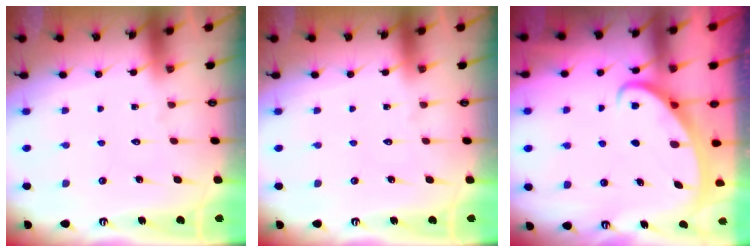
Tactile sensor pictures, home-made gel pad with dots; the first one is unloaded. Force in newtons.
{"total": 0.0}
{"total": 2.6, "press": 2.6, "slide": 0.3}